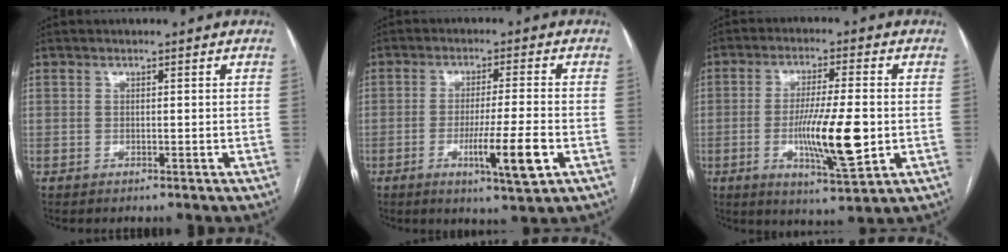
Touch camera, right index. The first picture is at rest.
{"total": 8.4, "force": [-3.0, -0.3, 7.9], "torque": [-0.129, -0.019, -0.049]}
{"total": 11.7, "force": [-1.9, 1.3, 11.5], "torque": [-0.203, -0.018, -0.031]}